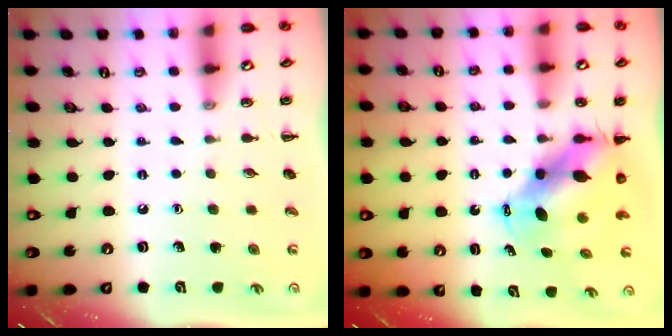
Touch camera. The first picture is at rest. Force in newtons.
{"total": 7.2, "press": 7.0, "slide": 1.9}